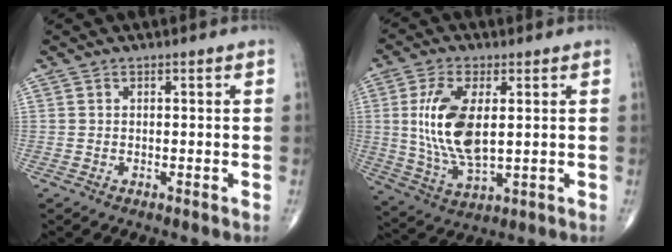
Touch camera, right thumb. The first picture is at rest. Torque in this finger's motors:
{"motor_torque": [1.23, 2.43, 1.48, -0.29, 0.50]}